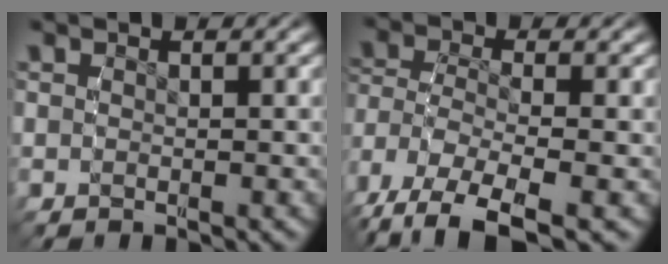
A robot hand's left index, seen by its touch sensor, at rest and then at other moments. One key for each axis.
{"total": 7.3, "fx": -2.9, "fy": 4.6, "fz": 4.9, "tx": -0.129, "ty": -0.050, "tz": -0.018}